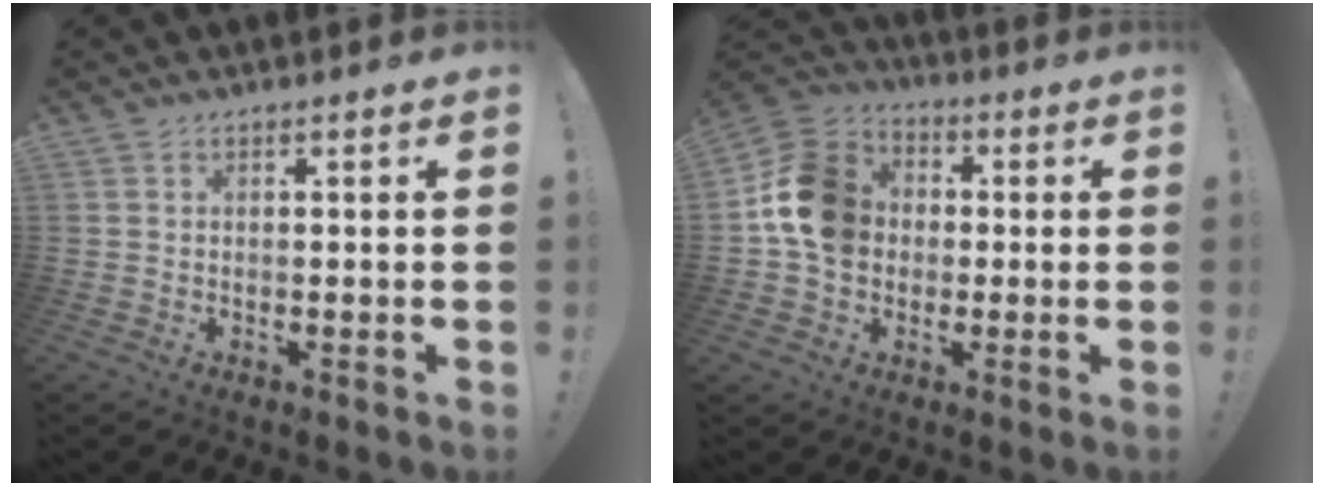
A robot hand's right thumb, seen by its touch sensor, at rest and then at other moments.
{"total": 15.3, "force": [1.0, 12.9, 8.2], "torque": [-0.129, 0.019, 0.025]}